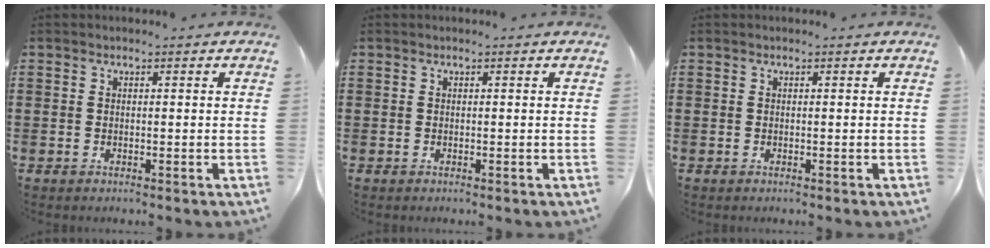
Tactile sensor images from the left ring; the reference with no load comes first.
{"total": 0.0}
{"total": 0.0}